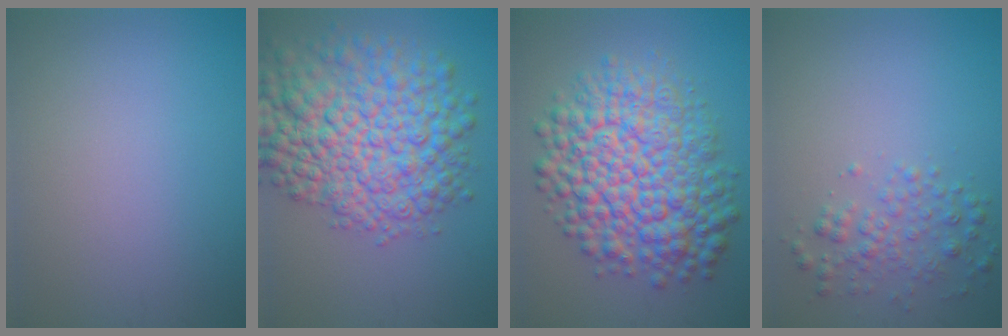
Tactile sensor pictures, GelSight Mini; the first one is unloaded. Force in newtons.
{"total": 10.9, "press": 10.9, "slide": 0.3}
{"total": 11.2, "press": 11.2, "slide": 0.3}
{"total": 2.4, "press": 2.4, "slide": 0.1}